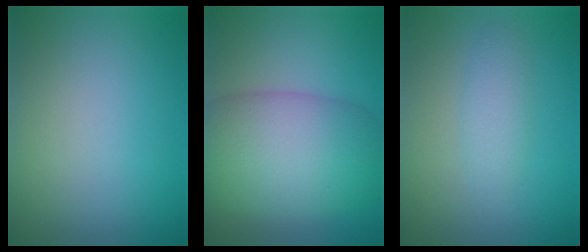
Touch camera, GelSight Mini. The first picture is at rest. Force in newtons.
{"total": 9.8, "press": 9.8, "slide": 0.7}
{"total": 2.0, "press": 2.0, "slide": 0.1}